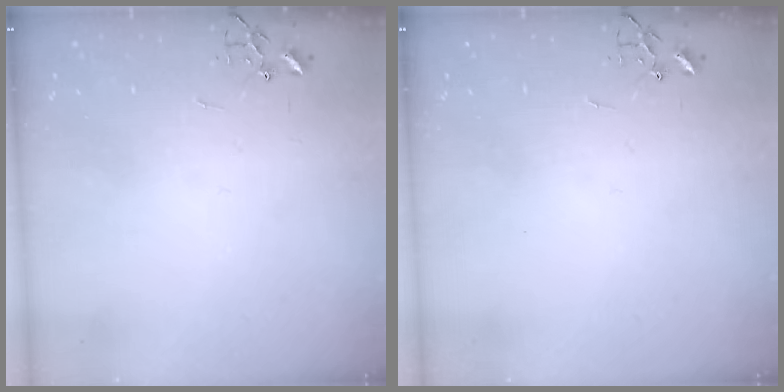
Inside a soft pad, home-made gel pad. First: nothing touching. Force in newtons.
{"total": 0.0}